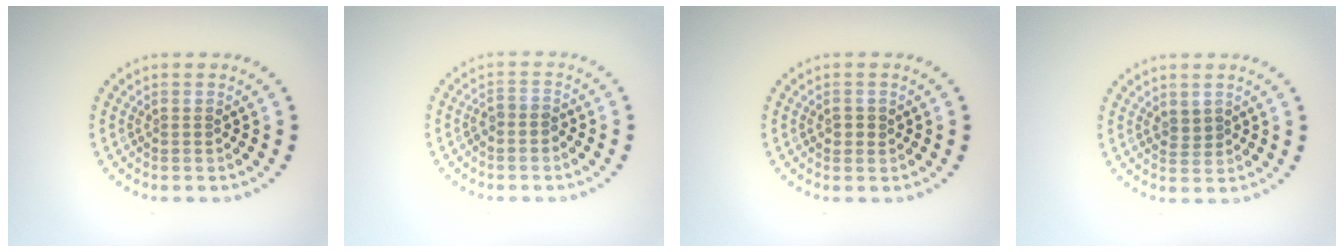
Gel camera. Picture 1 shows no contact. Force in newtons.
{"total": 1.1, "press": 0.9, "slide": 0.7}
{"total": 1.1, "press": 1.1, "slide": 0.2}
{"total": 0.8, "press": 0.6, "slide": 0.6}